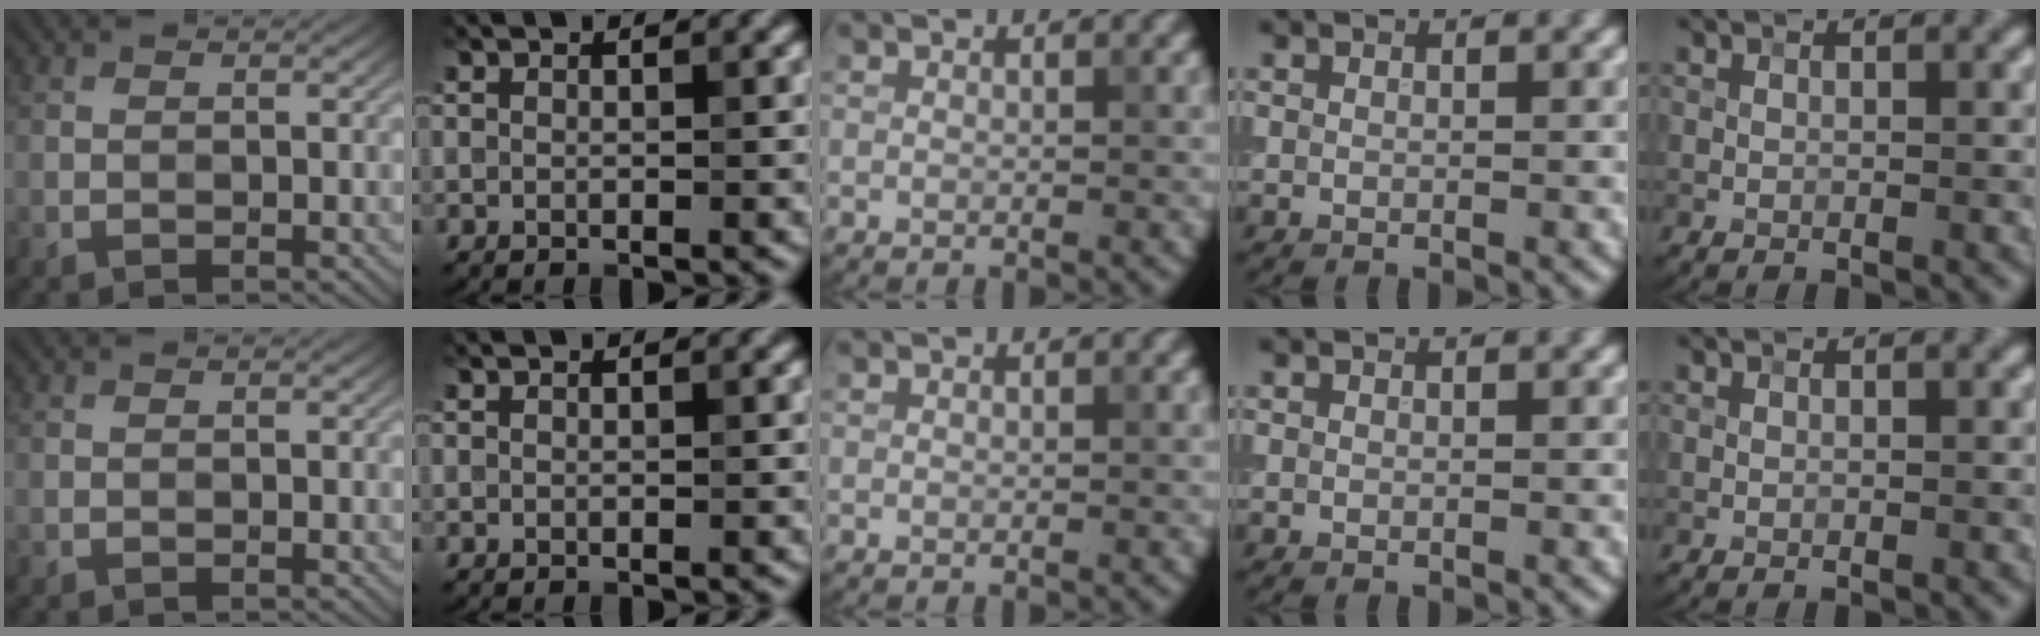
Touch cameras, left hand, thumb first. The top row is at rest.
{}